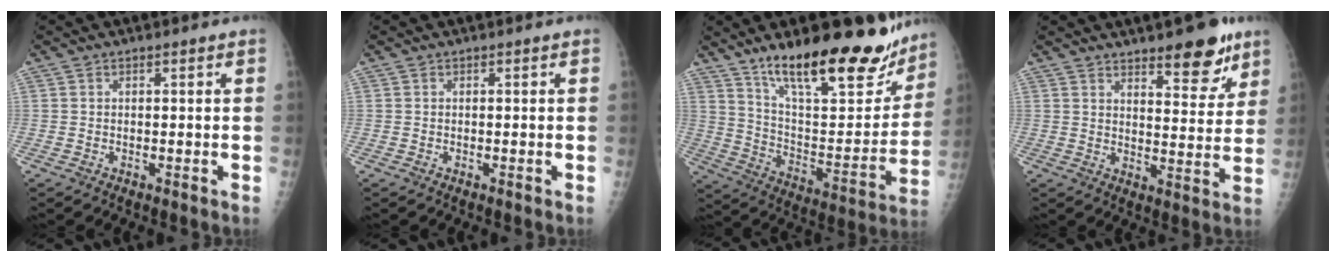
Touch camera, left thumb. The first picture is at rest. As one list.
[{"total": 0.0}, {"total": 26.5, "force": [18.8, 8.5, 16.7], "torque": [-0.205, -0.088, 0.297]}, {"total": 10.8, "force": [7.4, 3.7, 7.0], "torque": [-0.062, -0.047, 0.105]}]